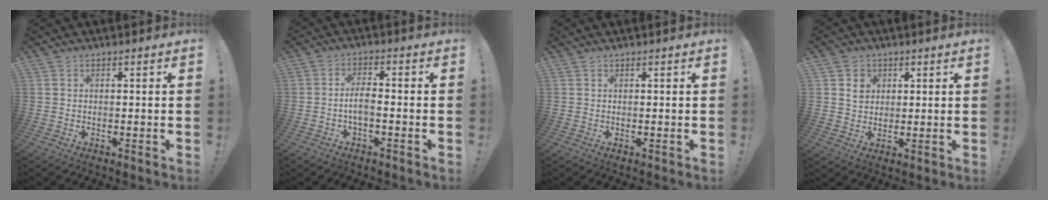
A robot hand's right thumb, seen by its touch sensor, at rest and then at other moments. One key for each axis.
{"total": 5.0, "fx": -1.5, "fy": 1.6, "fz": 4.5, "tx": -0.096, "ty": -0.004, "tz": -0.031}
{"total": 0.0}
{"total": 4.8, "fx": 2.1, "fy": 4.1, "fz": 1.3, "tx": 0.003, "ty": -0.012, "tz": 0.033}